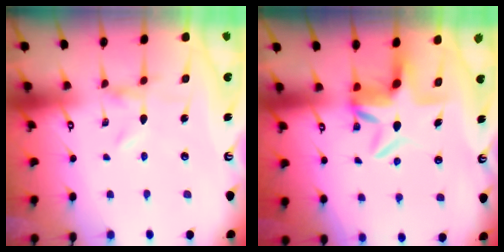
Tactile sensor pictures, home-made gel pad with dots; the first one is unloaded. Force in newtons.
{"total": 7.0, "press": 6.5, "slide": 2.4}